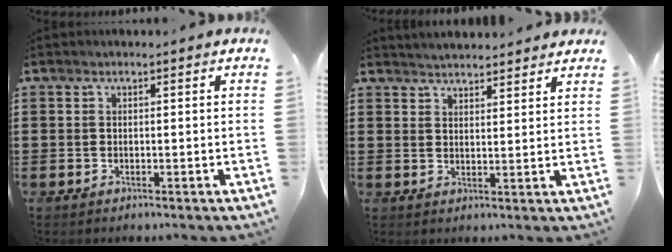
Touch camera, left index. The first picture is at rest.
{"total": 2.8, "force": [2.8, -0.1, -0.2], "torque": [-0.004, -0.009, 0.052]}